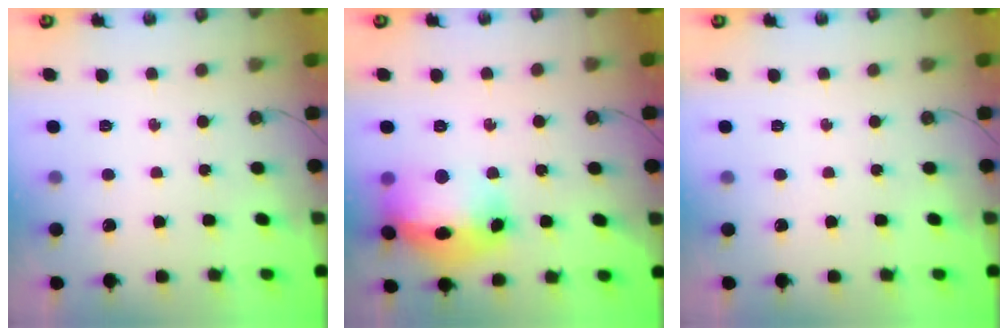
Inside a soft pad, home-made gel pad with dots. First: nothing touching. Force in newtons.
{"total": 18.9, "press": 18.8, "slide": 1.7}
{"total": 0.0}